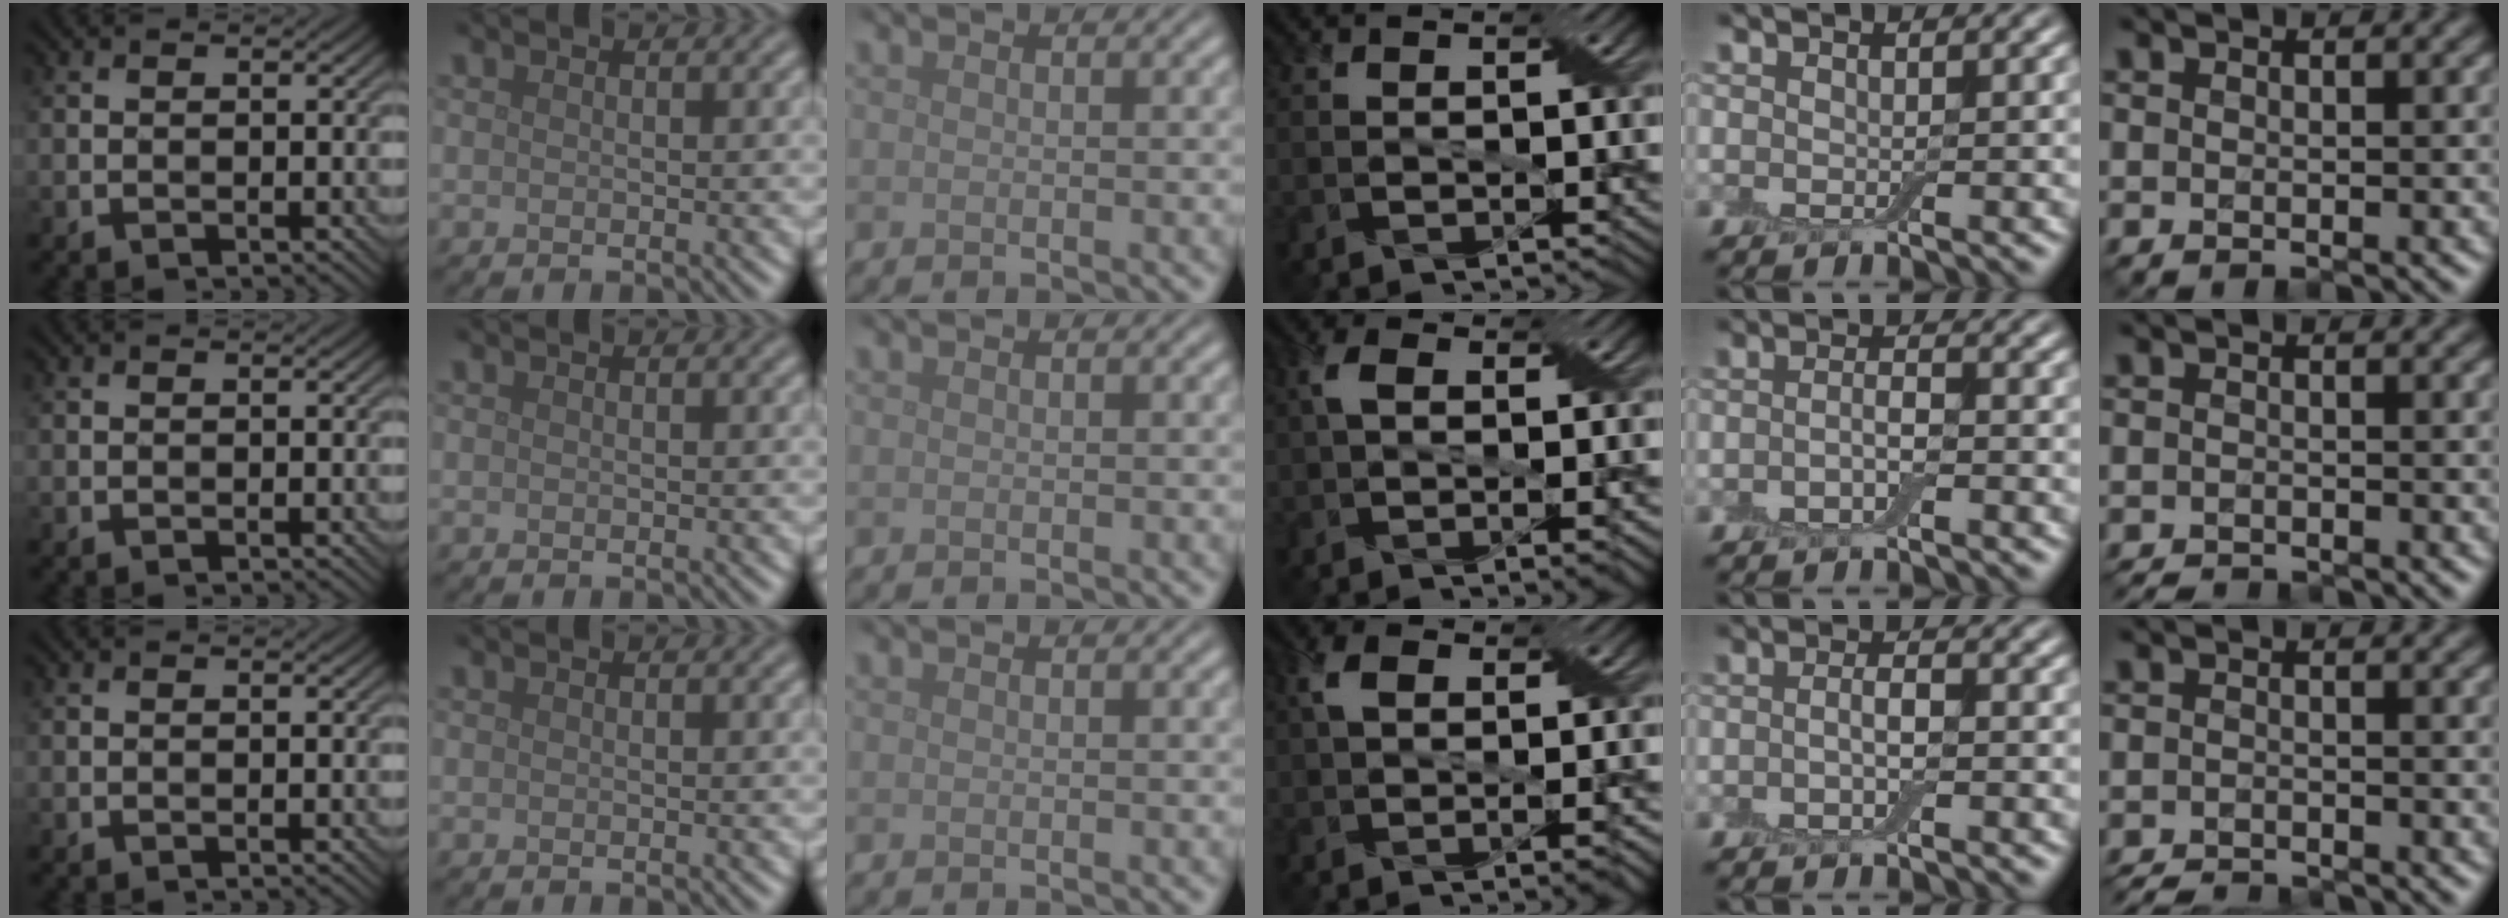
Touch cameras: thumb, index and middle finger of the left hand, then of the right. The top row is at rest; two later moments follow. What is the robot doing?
{"motion": "fold", "object": "bandage"}